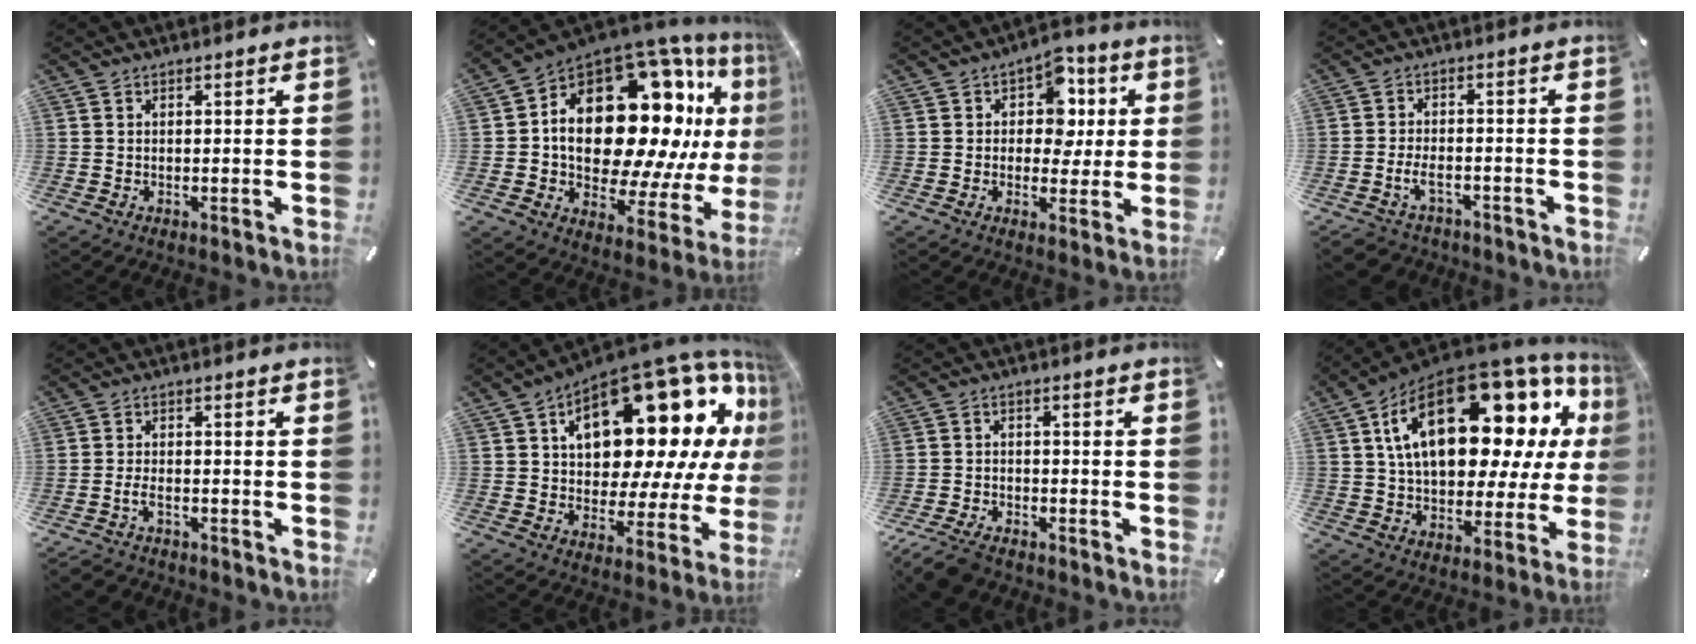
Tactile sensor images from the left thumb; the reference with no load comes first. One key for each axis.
{"total": 25.4, "fx": 6.5, "fy": 15.5, "fz": 19.1, "tx": -0.308, "ty": -0.066, "tz": 0.128}
{"total": 9.4, "fx": 1.8, "fy": 7.6, "fz": 5.2, "tx": -0.061, "ty": -0.006, "tz": 0.027}
{"total": 5.5, "fx": -2.9, "fy": 3.2, "fz": 3.4, "tx": -0.081, "ty": 0.010, "tz": -0.060}
{"total": 3.7, "fx": -2.3, "fy": 1.8, "fz": 2.2, "tx": -0.051, "ty": 0.010, "tz": -0.047}
{"total": 25.1, "fx": 11.1, "fy": 13.1, "fz": 18.3, "tx": -0.269, "ty": -0.093, "tz": 0.187}
{"total": 5.9, "fx": -4.8, "fy": 2.4, "fz": 2.4, "tx": -0.060, "ty": 0.015, "tz": -0.093}
{"total": 27.1, "fx": 9.7, "fy": 14.3, "fz": 20.9, "tx": -0.352, "ty": -0.058, "tz": 0.162}